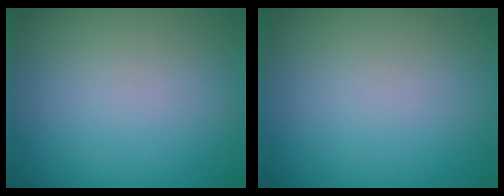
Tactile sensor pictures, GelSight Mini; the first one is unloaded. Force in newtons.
{"total": 0.0}